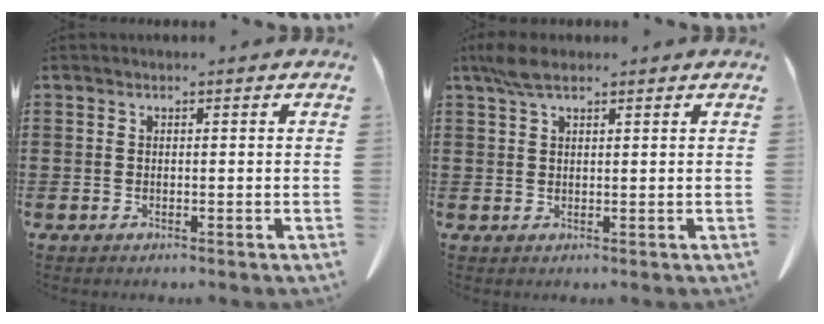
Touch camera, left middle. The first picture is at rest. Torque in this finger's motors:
{"motor_torque": [0.66, 0.63, 0.25, 0.02]}